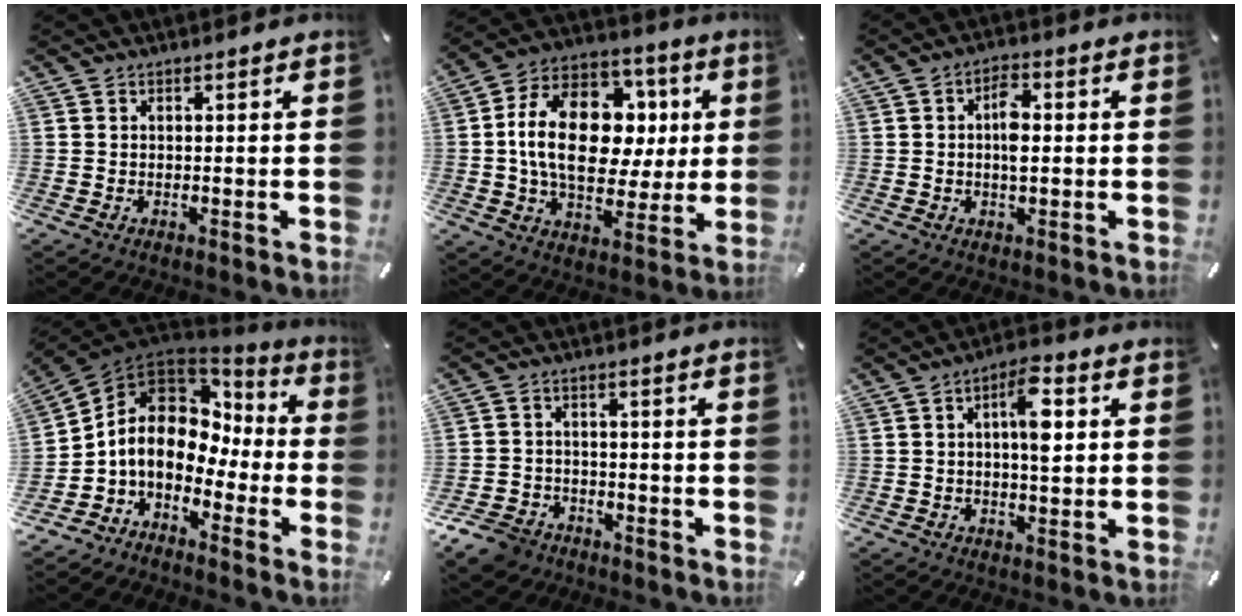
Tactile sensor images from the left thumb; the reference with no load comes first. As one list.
[{"total": 20.8, "force": [1.7, 14.7, 14.6], "torque": [-0.265, 0.007, 0.028]}, {"total": 5.4, "force": [0.3, 2.6, 4.7], "torque": [-0.085, -0.001, -0.001]}, {"total": 9.8, "force": [0.2, 8.0, 5.7], "torque": [-0.126, -0.016, -0.005]}, {"total": 6.8, "force": [-5.0, 4.3, 1.7], "torque": [-0.042, 0.028, -0.097]}, {"total": 8.3, "force": [1.6, 3.2, 7.5], "torque": [-0.114, 0.000, 0.020]}]